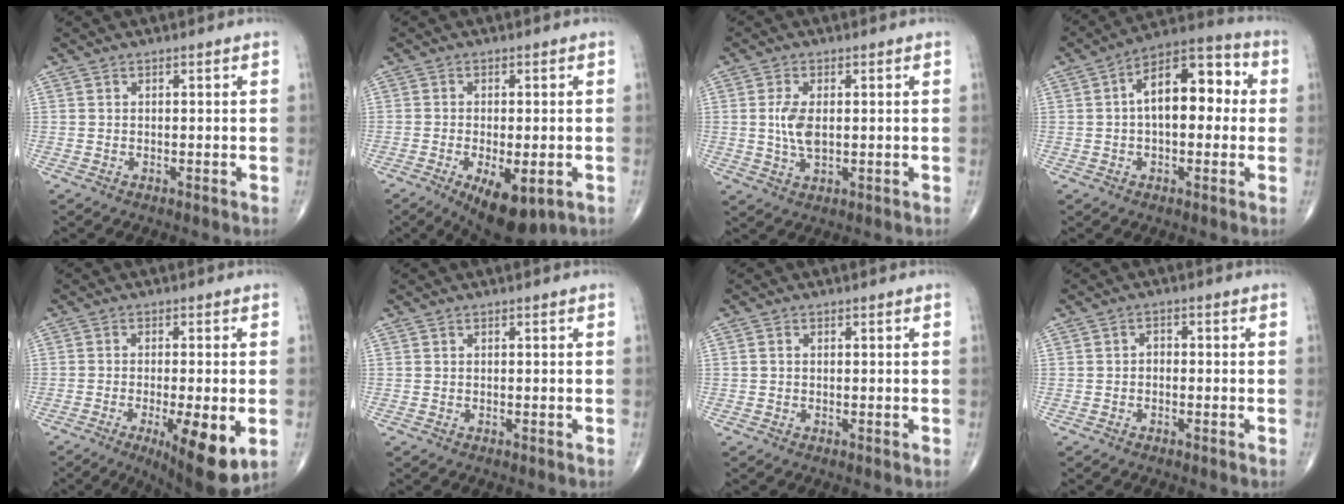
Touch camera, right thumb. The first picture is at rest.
{"total": 10.4, "force": [-4.4, 4.3, 8.3], "torque": [-0.123, -0.009, -0.060]}
{"total": 5.2, "force": [0.3, 2.6, 4.5], "torque": [-0.094, -0.004, 0.008]}
{"total": 14.0, "force": [1.5, 7.5, 11.7], "torque": [-0.154, 0.040, 0.010]}
{"total": 12.9, "force": [-4.1, 3.4, 11.8], "torque": [-0.170, -0.017, -0.054]}
{"total": 0.0}
{"total": 0.6, "force": [0.0, 0.5, 0.3], "torque": [-0.005, 0.001, -0.001]}
{"total": 1.5, "force": [-0.5, 1.1, 0.9], "torque": [-0.004, 0.009, -0.015]}